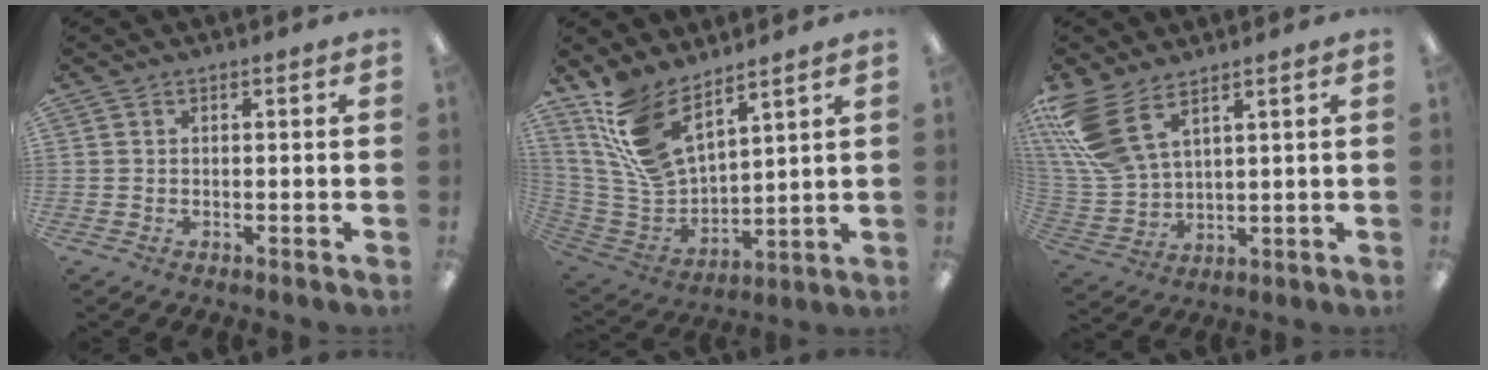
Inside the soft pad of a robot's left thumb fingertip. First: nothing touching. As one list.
[{"total": 15.0, "force": [10.3, 7.0, 8.3], "torque": [-0.203, -0.047, 0.199]}, {"total": 13.4, "force": [7.8, 6.7, 8.6], "torque": [-0.205, -0.026, 0.149]}]